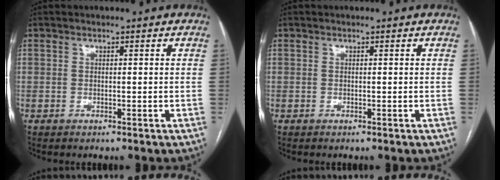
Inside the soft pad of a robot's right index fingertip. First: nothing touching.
{"total": 0.0}